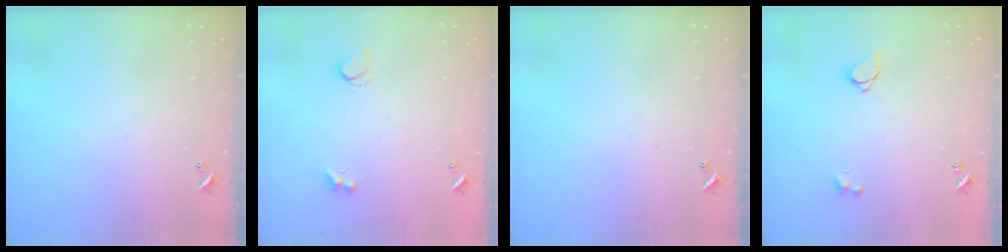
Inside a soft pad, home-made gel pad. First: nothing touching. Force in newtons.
{"total": 2.7, "press": 2.4, "slide": 1.3}
{"total": 0.0}
{"total": 1.5, "press": 1.5, "slide": 0.4}